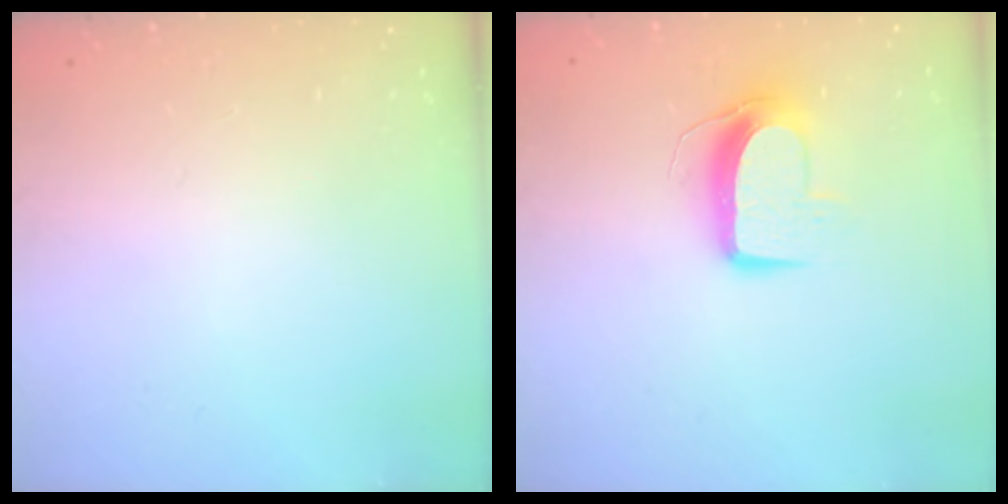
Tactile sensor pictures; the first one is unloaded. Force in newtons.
{"total": 10.1, "press": 10.1, "slide": 0.5}